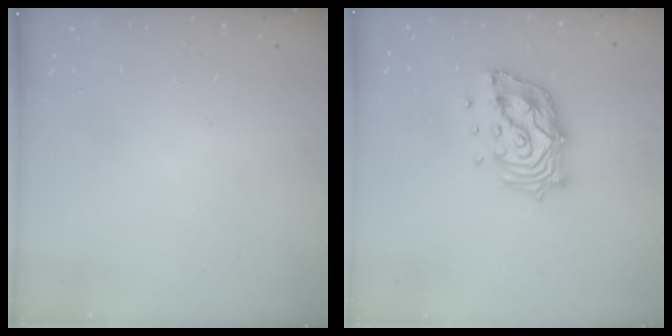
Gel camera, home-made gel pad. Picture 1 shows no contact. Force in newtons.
{"total": 14.8, "press": 14.7, "slide": 1.9}